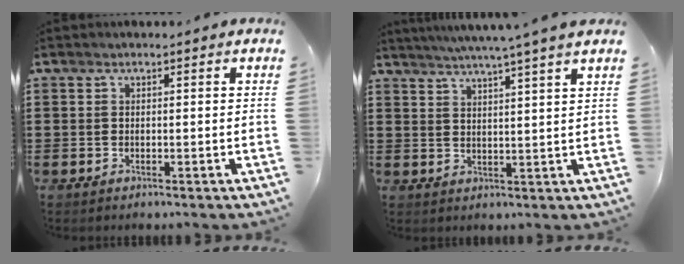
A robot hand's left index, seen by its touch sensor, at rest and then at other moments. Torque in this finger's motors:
{"motor_torque": [1.23, -0.90, 0.44, 0.13]}